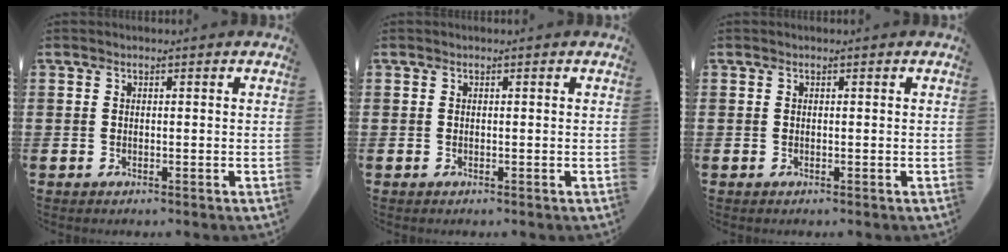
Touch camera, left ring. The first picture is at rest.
{"total": 0.0}
{"total": 0.0}